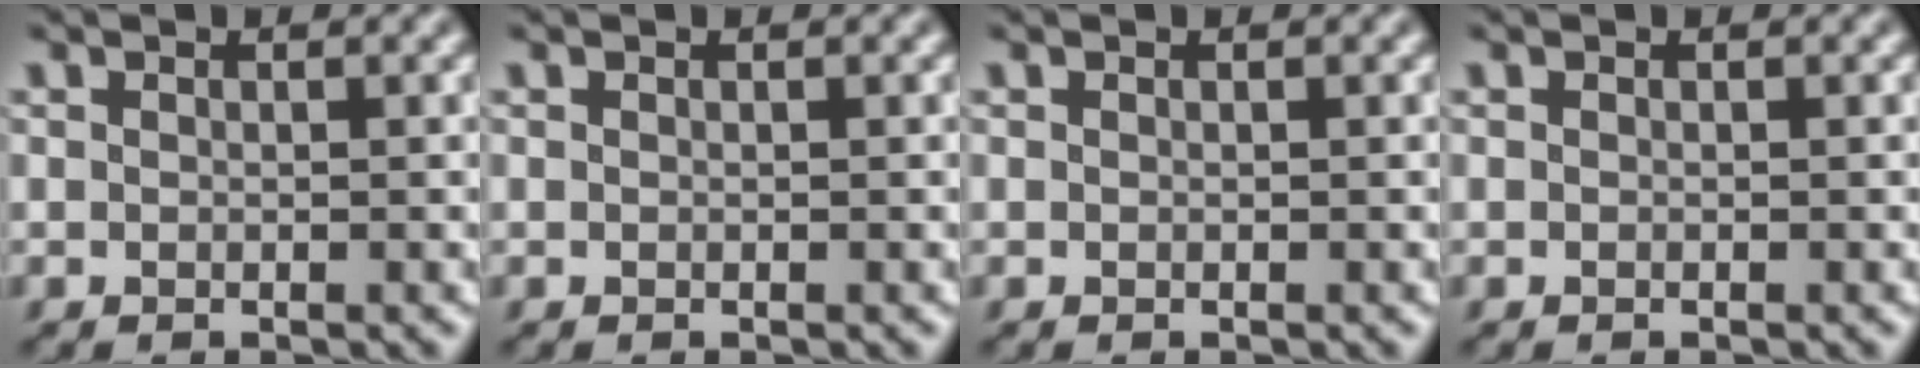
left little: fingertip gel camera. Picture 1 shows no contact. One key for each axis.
{"total": 0.0}
{"total": 0.0}
{"total": 0.0}